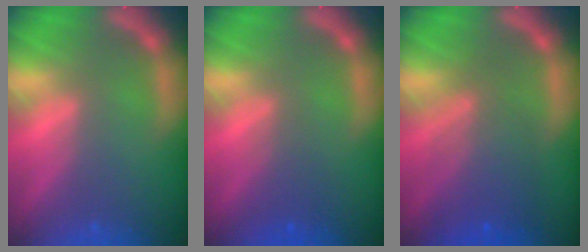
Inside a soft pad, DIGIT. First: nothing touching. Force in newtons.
{"total": 1.9}
{"total": 6.0}